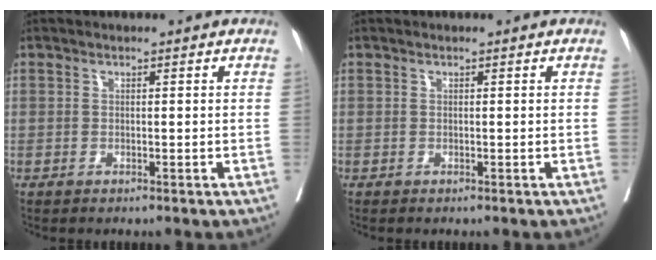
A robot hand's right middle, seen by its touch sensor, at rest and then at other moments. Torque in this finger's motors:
{"motor_torque": [0.29, -0.24, 0.06, 0.00]}